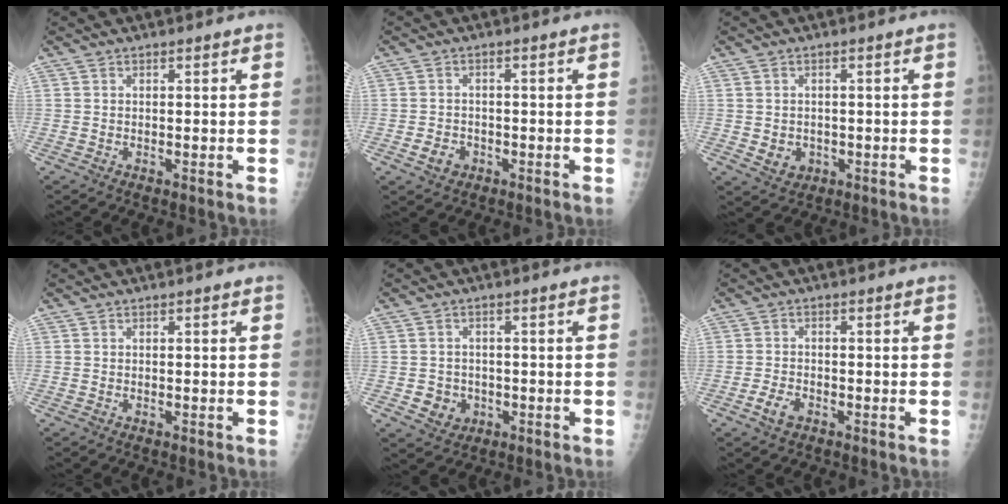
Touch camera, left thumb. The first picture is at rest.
{"total": 3.1, "force": [-1.2, 2.5, 1.3], "torque": [-0.016, 0.007, -0.018]}
{"total": 3.4, "force": [-0.5, 3.0, 1.6], "torque": [-0.013, -0.001, 0.003]}
{"total": 0.0}
{"total": 4.3, "force": [-1.0, 3.9, 1.4], "torque": [-0.004, 0.006, -0.008]}
{"total": 3.1, "force": [-1.6, 1.8, 1.8], "torque": [-0.036, 0.007, -0.028]}